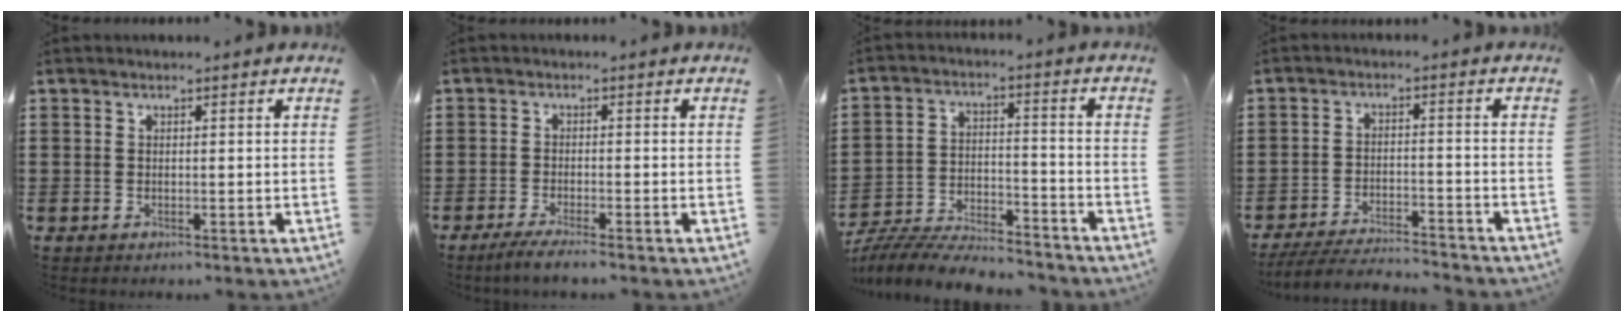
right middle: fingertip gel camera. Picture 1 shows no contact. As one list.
[{"total": 2.1, "force": [-1.8, -0.1, 1.1], "torque": [-0.017, 0.001, -0.034]}, {"total": 8.0, "force": [-7.7, 0.8, 1.8], "torque": [-0.036, 0.009, -0.152]}, {"total": 5.1, "force": [-4.9, 0.2, 1.3], "torque": [-0.034, -0.005, -0.101]}]